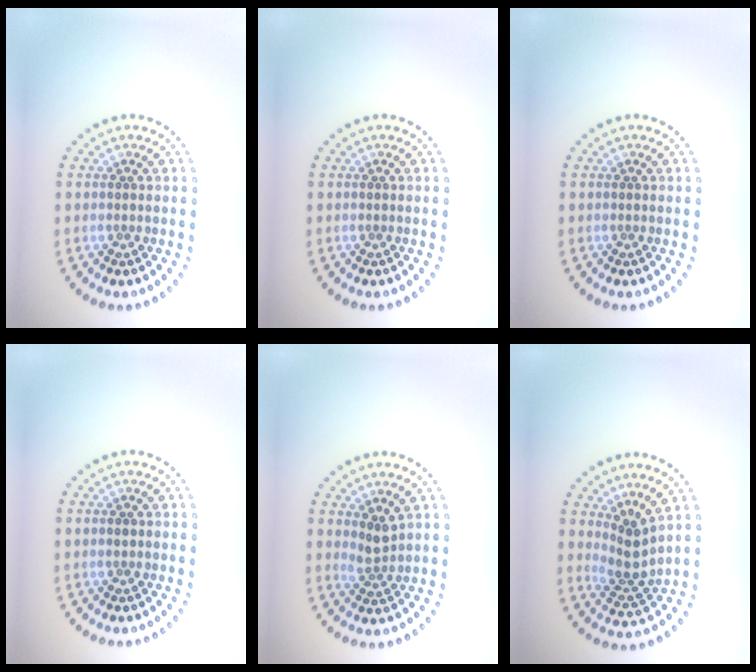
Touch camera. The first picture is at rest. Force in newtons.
{"total": 0.0}
{"total": 0.0}
{"total": 0.5, "press": 0.5, "slide": 0.0}
{"total": 1.9, "press": 1.3, "slide": 1.3}
{"total": 2.6, "press": 1.8, "slide": 1.9}